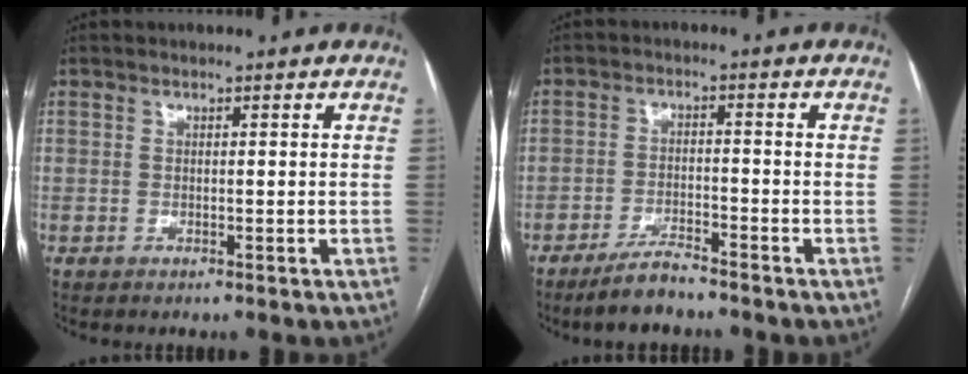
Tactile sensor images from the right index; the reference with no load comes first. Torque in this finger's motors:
{"motor_torque": [-0.36, -0.34, -0.69, -0.13]}